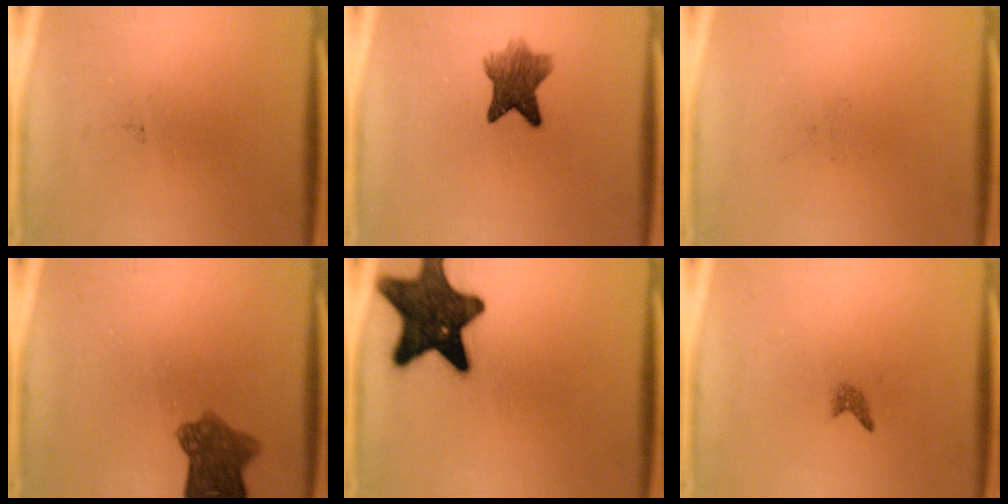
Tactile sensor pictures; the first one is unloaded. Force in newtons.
{"total": 6.6}
{"total": 0.0}
{"total": 7.2}
{"total": 15.4}
{"total": 0.9}